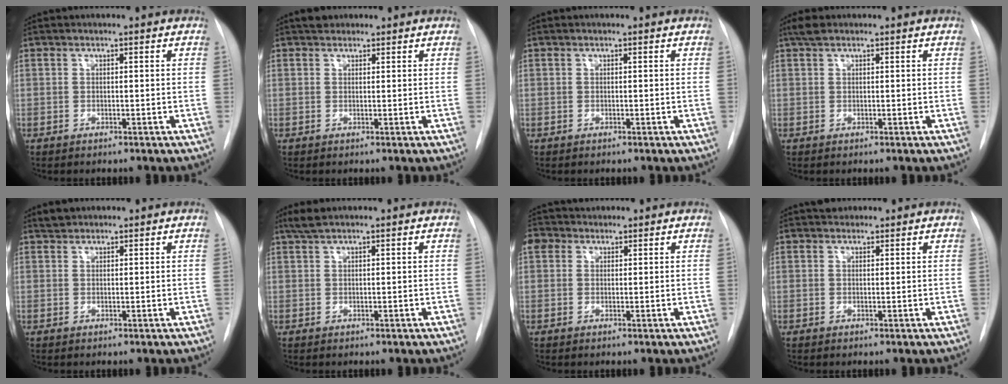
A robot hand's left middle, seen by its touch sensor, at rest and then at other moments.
{"total": 1.7, "force": [1.4, 0.9, 0.3], "torque": [-0.006, 0.009, 0.021]}
{"total": 0.0}
{"total": 1.7, "force": [1.3, 0.7, 0.9], "torque": [-0.018, 0.013, 0.024]}
{"total": 1.4, "force": [1.3, 0.5, 0.1], "torque": [-0.003, 0.005, 0.023]}
{"total": 2.2, "force": [1.8, 0.2, 1.3], "torque": [-0.031, 0.010, 0.038]}
{"total": 2.7, "force": [1.6, 2.1, 0.5], "torque": [-0.011, 0.020, 0.029]}
{"total": 1.6, "force": [1.4, 0.8, 0.2], "torque": [-0.002, 0.010, 0.019]}